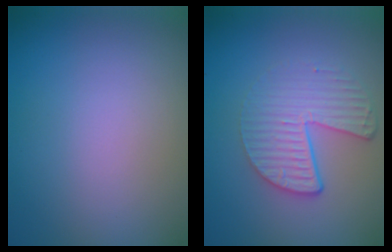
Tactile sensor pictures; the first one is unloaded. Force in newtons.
{"total": 4.5, "press": 3.1, "slide": 3.3}